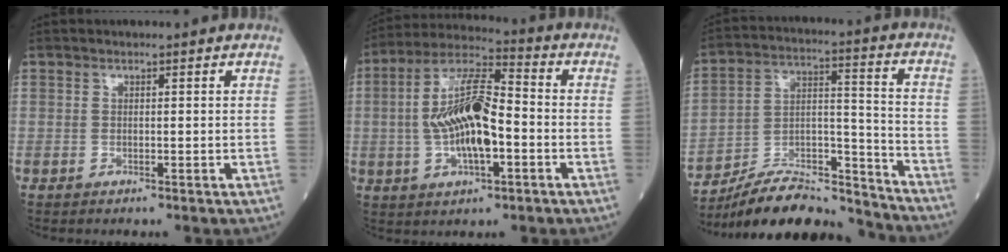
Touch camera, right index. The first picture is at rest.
{"total": 13.0, "force": [-1.4, 4.1, 12.3], "torque": [-0.246, 0.014, -0.027]}
{"total": 17.0, "force": [-16.2, 2.4, 4.2], "torque": [-0.070, 0.043, -0.272]}